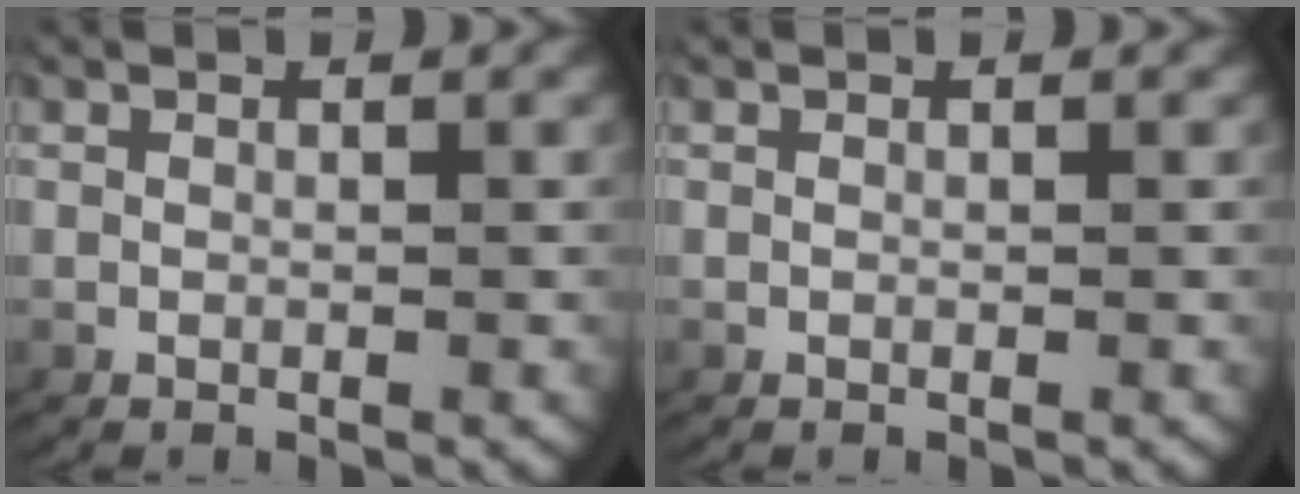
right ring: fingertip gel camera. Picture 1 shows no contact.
{"total": 0.0}